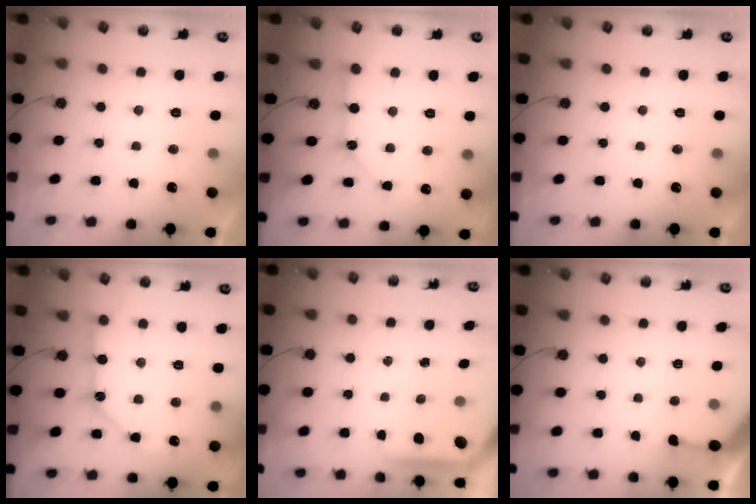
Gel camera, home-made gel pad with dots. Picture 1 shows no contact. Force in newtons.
{"total": 10.4, "press": 10.4, "slide": 0.9}
{"total": 0.0}
{"total": 10.7, "press": 10.6, "slide": 1.2}
{"total": 6.4, "press": 6.4, "slide": 0.5}
{"total": 2.7, "press": 2.7, "slide": 0.4}